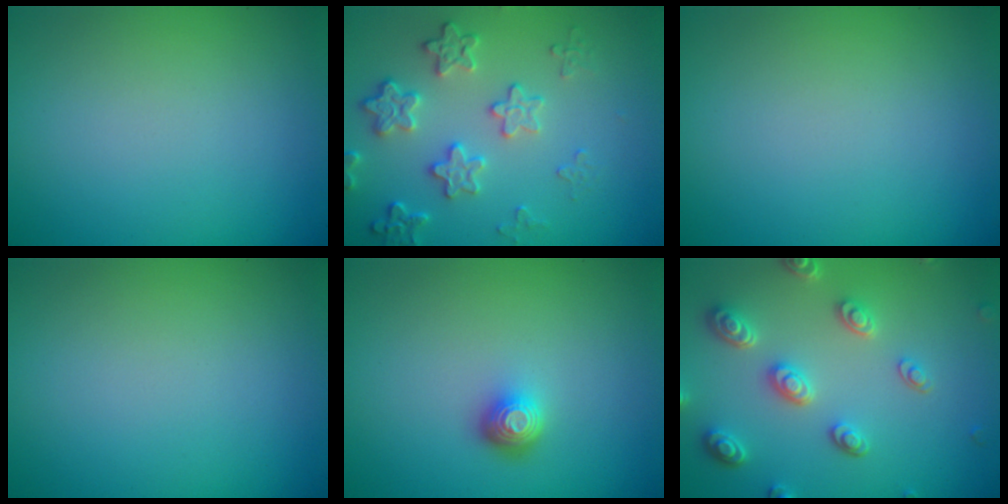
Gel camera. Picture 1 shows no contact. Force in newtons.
{"total": 4.0, "press": 3.5, "slide": 2.1}
{"total": 0.0}
{"total": 0.0}
{"total": 1.7, "press": 1.3, "slide": 1.2}
{"total": 4.6, "press": 3.6, "slide": 2.8}